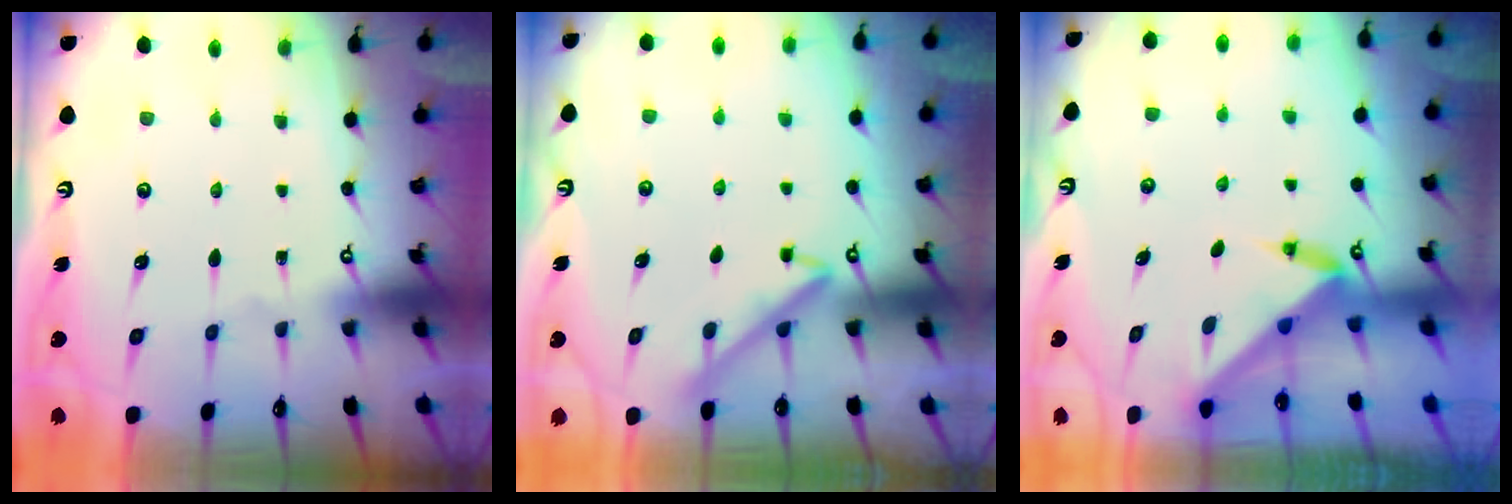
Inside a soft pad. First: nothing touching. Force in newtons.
{"total": 4.0, "press": 3.9, "slide": 0.5}
{"total": 3.6, "press": 3.5, "slide": 0.3}